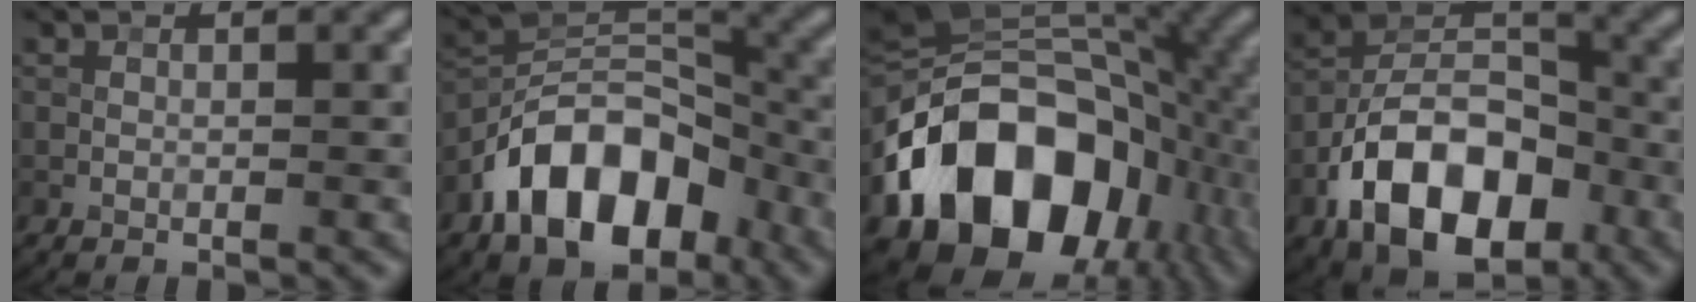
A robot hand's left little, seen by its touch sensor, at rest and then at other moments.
{"total": 11.4, "force": [-5.9, 6.6, 7.2], "torque": [-0.114, 0.011, -0.117]}
{"total": 17.8, "force": [-6.1, 12.7, 10.9], "torque": [-0.171, -0.009, -0.107]}
{"total": 12.6, "force": [-6.0, 7.3, 8.4], "torque": [-0.145, 0.000, -0.112]}